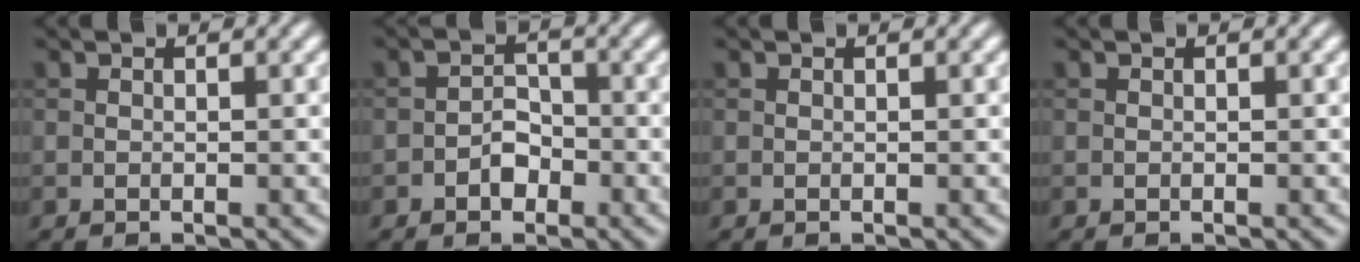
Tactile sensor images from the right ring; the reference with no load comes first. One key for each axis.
{"total": 2.0, "fx": -1.0, "fy": 1.4, "fz": 1.1, "tx": -0.014, "ty": 0.006, "tz": -0.019}
{"total": 0.0}
{"total": 0.0}